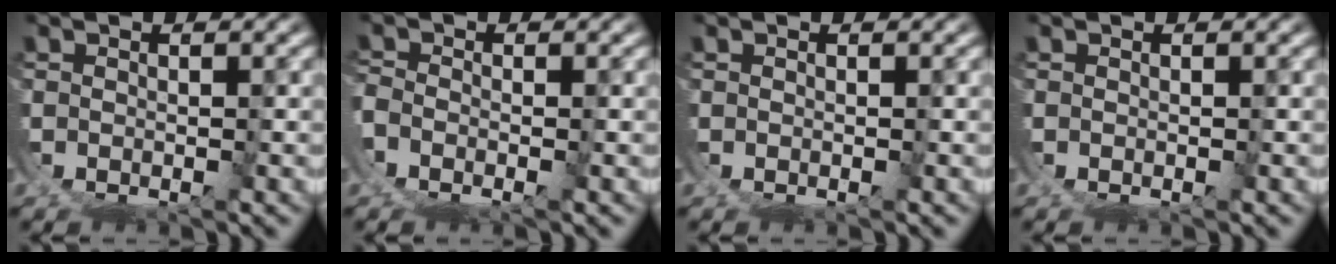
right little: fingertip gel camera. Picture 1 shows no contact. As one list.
[{"total": 1.3, "force": [-1.0, 0.5, 0.8], "torque": [-0.012, -0.008, -0.017]}, {"total": 0.0}, {"total": 0.0}]